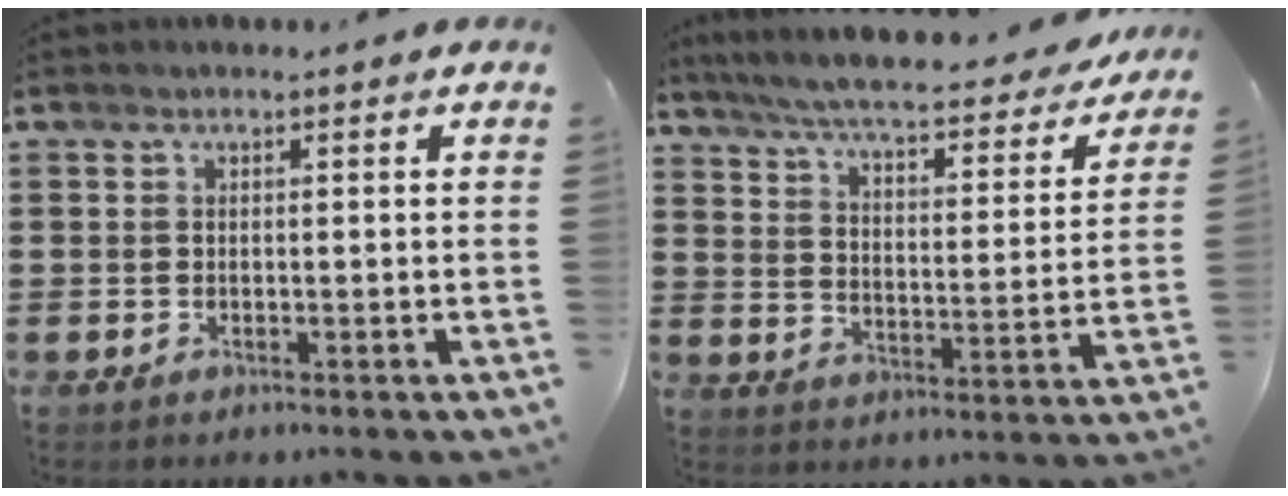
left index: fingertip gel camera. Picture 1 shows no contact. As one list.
[{"total": 6.2, "force": [5.7, 0.2, 2.5], "torque": [-0.075, -0.038, 0.094]}]